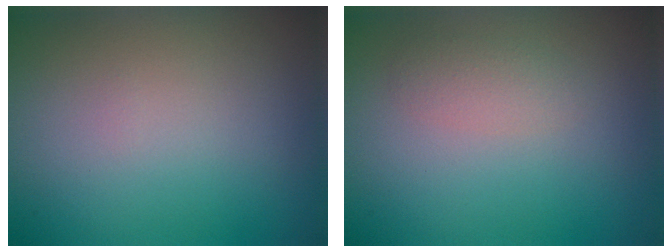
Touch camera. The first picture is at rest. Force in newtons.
{"total": 1.5, "press": 1.5, "slide": 0.1}